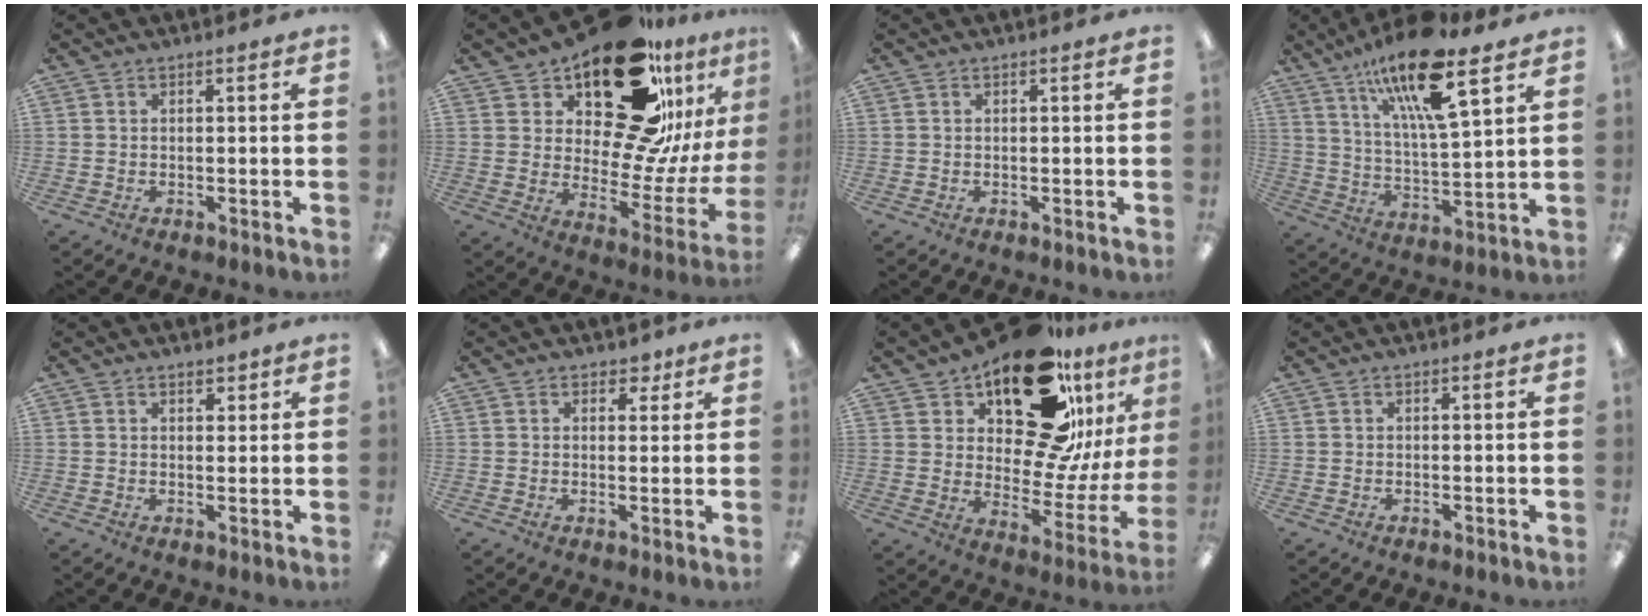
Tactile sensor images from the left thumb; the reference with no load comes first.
{"total": 26.9, "force": [18.5, 11.2, 16.0], "torque": [-0.222, -0.131, 0.314]}
{"total": 0.0}
{"total": 18.2, "force": [11.9, 4.7, 12.9], "torque": [-0.222, -0.059, 0.194]}
{"total": 2.2, "force": [1.7, 1.1, 0.9], "torque": [-0.003, -0.006, 0.028]}
{"total": 3.3, "force": [2.1, 2.2, 1.4], "torque": [0.003, -0.008, 0.033]}
{"total": 24.0, "force": [16.9, 9.6, 14.1], "torque": [-0.206, -0.118, 0.288]}
{"total": 0.0}